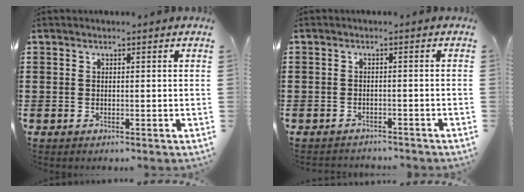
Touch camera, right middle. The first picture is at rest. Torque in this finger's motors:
{"motor_torque": [-0.30, 0.06, -0.69, -0.13]}